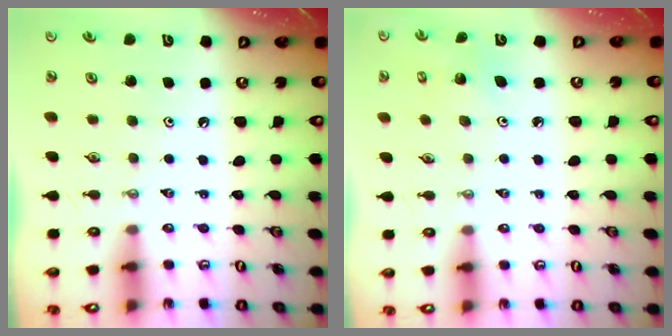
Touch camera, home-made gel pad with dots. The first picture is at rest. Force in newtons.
{"total": 2.3, "press": 2.3, "slide": 0.2}